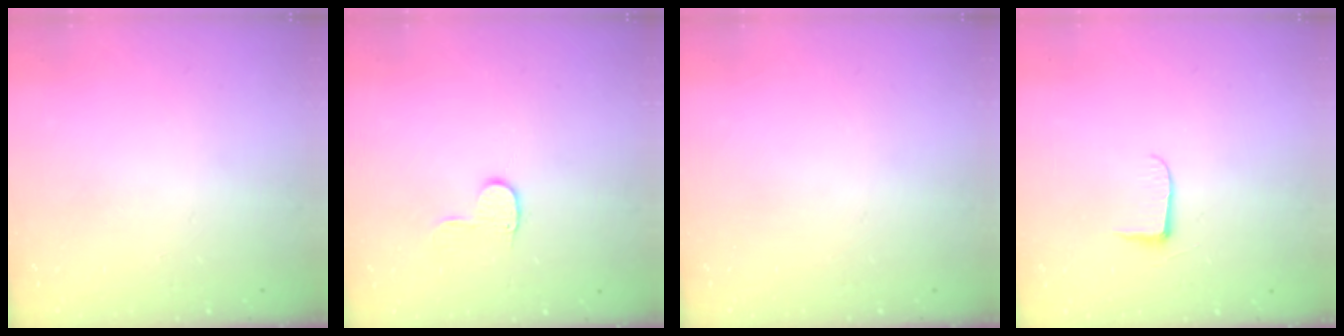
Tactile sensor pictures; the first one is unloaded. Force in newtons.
{"total": 6.0, "press": 6.0, "slide": 0.6}
{"total": 0.0}
{"total": 5.3, "press": 5.2, "slide": 0.7}